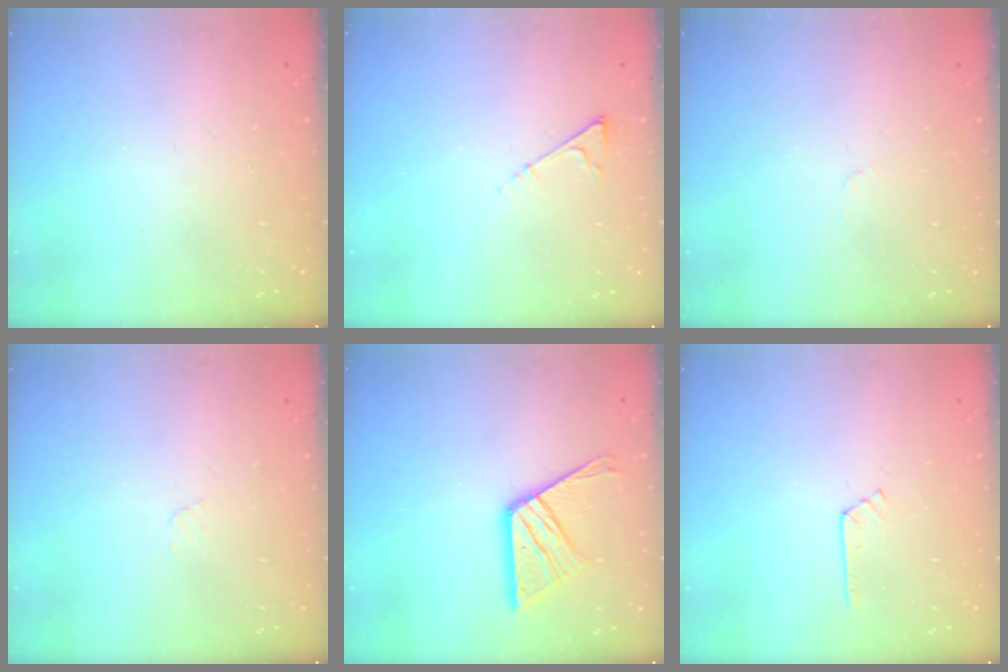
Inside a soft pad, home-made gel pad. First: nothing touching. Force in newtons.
{"total": 4.5, "press": 4.5, "slide": 0.5}
{"total": 2.5, "press": 2.4, "slide": 0.3}
{"total": 2.7, "press": 2.7, "slide": 0.2}
{"total": 13.5, "press": 13.5, "slide": 1.2}
{"total": 2.5, "press": 2.5, "slide": 0.3}